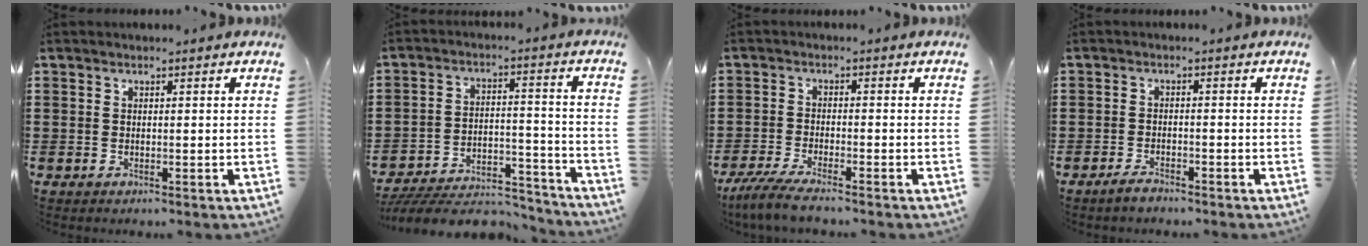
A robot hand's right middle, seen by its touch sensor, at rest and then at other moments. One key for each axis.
{"total": 7.8, "fx": -7.3, "fy": 1.5, "fz": 2.4, "tx": -0.040, "ty": 0.017, "tz": -0.142}
{"total": 4.4, "fx": -3.8, "fy": 0.0, "fz": 2.2, "tx": -0.058, "ty": -0.017, "tz": -0.076}
{"total": 2.0, "fx": -1.7, "fy": 0.5, "fz": 0.9, "tx": -0.018, "ty": 0.002, "tz": -0.032}